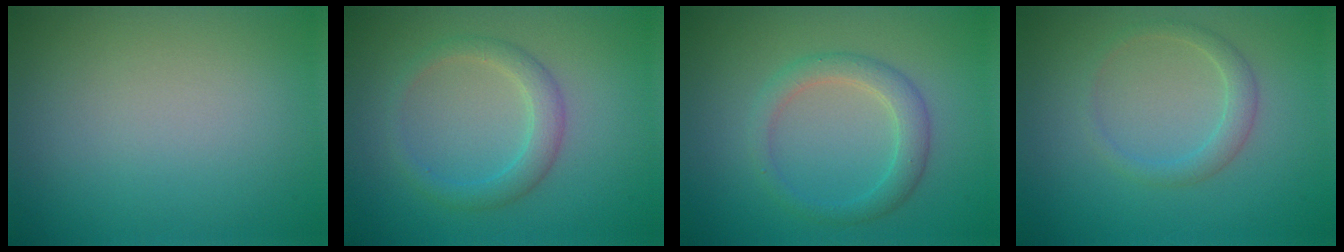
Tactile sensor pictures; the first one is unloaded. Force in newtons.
{"total": 2.4, "press": 2.4, "slide": 0.1}
{"total": 2.7, "press": 2.7, "slide": 0.2}
{"total": 1.8, "press": 1.8, "slide": 0.0}